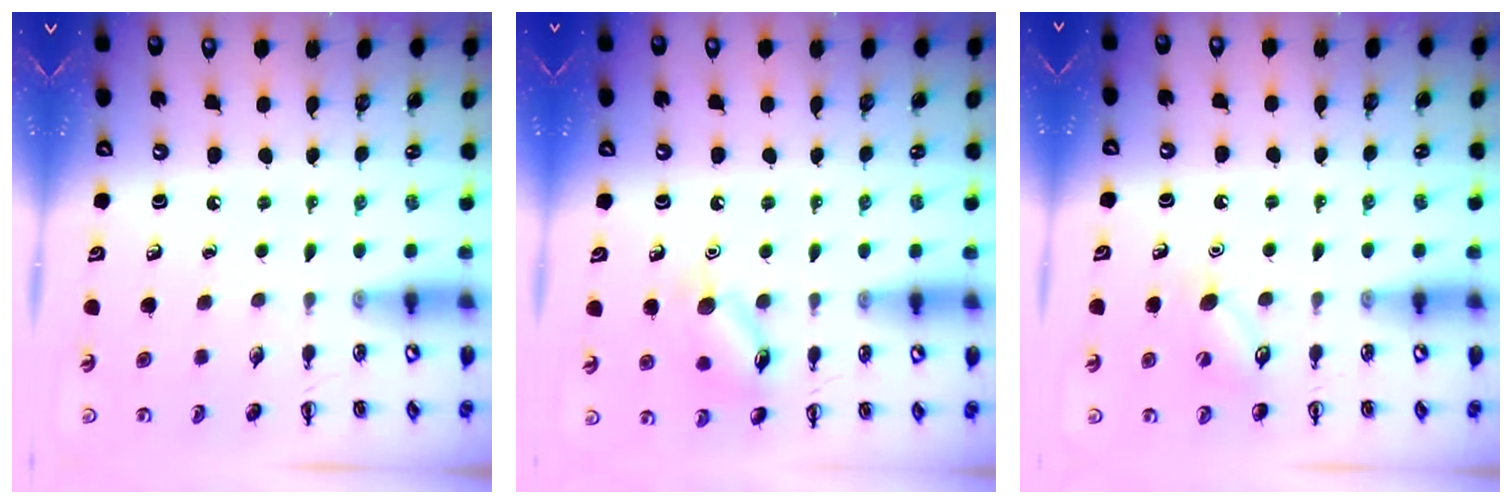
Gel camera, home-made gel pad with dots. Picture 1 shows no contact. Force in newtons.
{"total": 10.9, "press": 10.9, "slide": 0.5}
{"total": 6.3, "press": 6.0, "slide": 1.7}